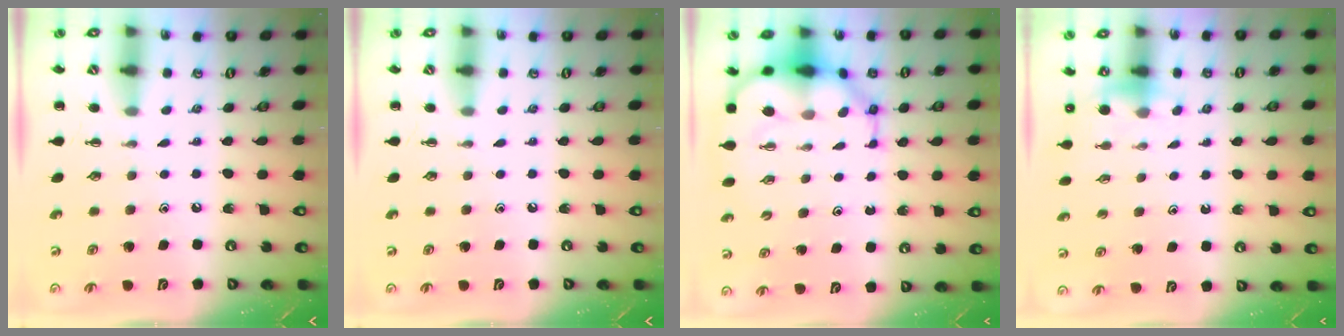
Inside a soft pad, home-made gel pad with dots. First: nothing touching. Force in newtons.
{"total": 0.0}
{"total": 9.4, "press": 8.9, "slide": 3.0}
{"total": 3.9, "press": 3.7, "slide": 1.2}